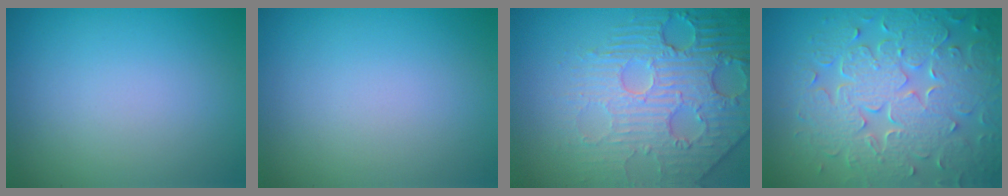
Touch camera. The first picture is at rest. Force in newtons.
{"total": 0.0}
{"total": 5.4, "press": 4.9, "slide": 2.4}
{"total": 8.9, "press": 6.5, "slide": 6.1}